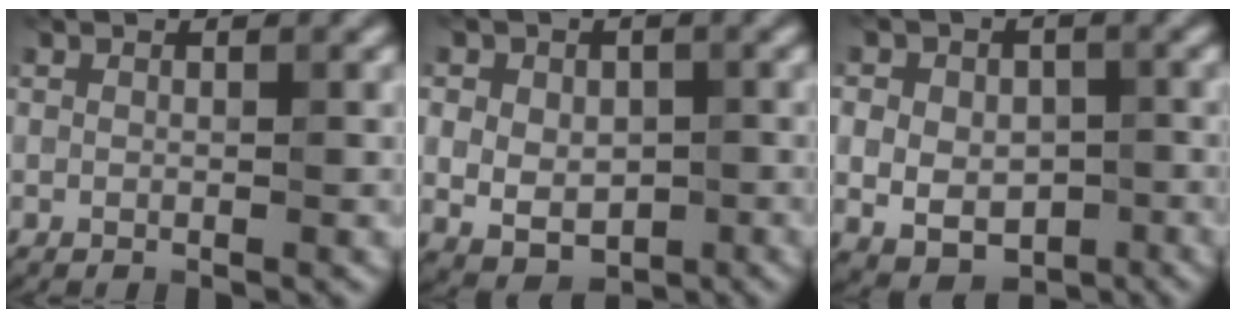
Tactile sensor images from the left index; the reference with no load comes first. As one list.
[{"total": 5.1, "force": [0.1, 4.1, 3.1], "torque": [-0.042, -0.002, -0.001]}, {"total": 6.7, "force": [-0.6, 5.5, 3.8], "torque": [-0.048, -0.002, -0.015]}]